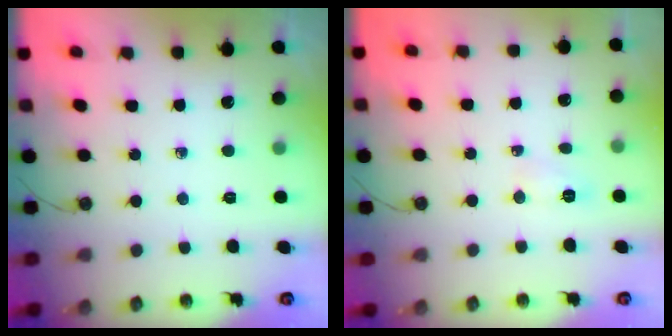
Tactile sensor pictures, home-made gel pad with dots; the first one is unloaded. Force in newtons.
{"total": 3.5, "press": 3.3, "slide": 1.2}